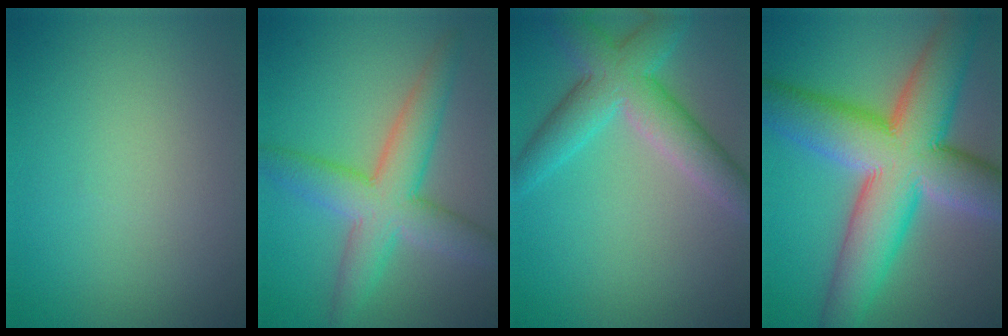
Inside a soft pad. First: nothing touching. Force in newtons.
{"total": 6.4, "press": 6.4, "slide": 0.2}
{"total": 4.9, "press": 4.9, "slide": 0.3}
{"total": 13.5, "press": 13.5, "slide": 0.6}